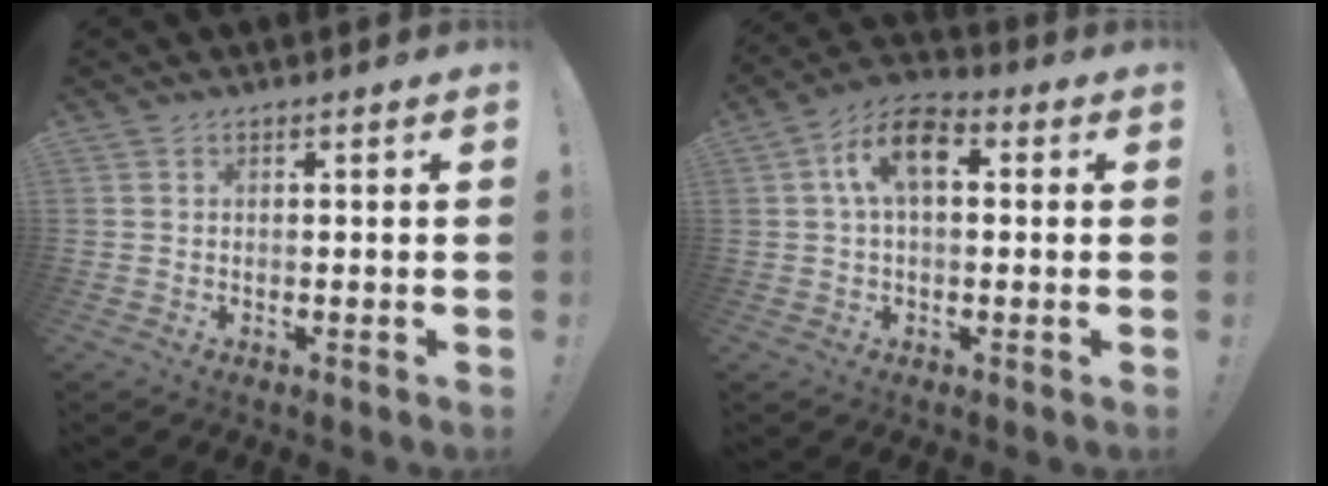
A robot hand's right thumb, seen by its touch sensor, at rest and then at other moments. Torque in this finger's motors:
{"motor_torque": [1.23, 2.45, 1.24, 0.05, 0.04]}